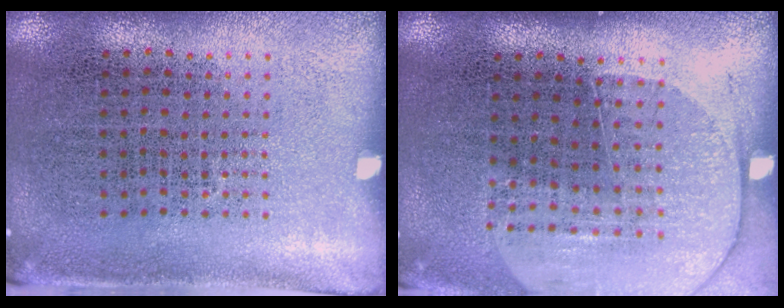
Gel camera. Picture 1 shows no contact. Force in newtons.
{"total": 1.7, "press": 1.5, "slide": 0.7}